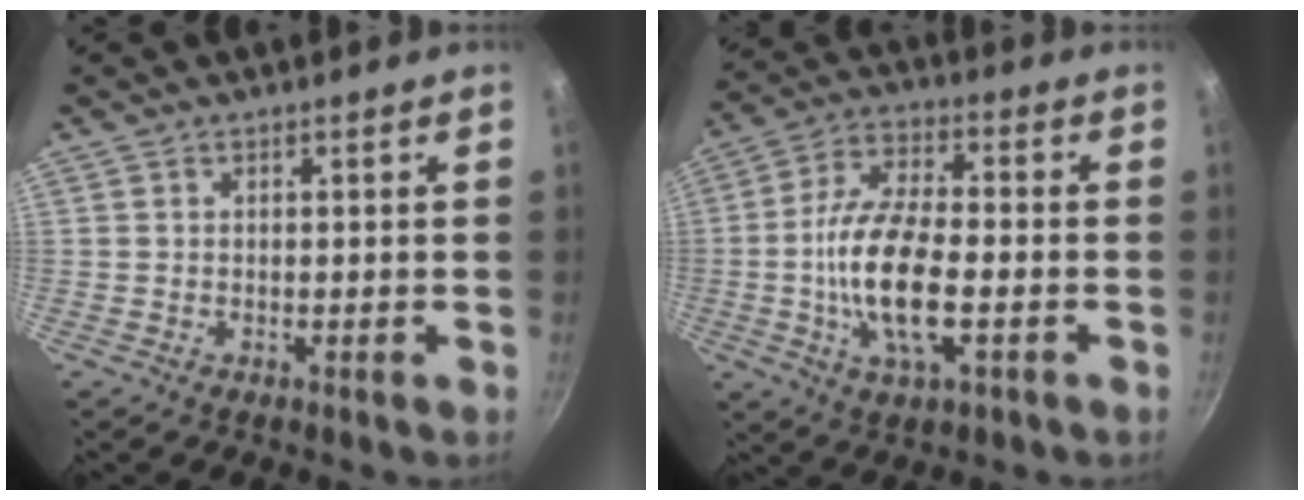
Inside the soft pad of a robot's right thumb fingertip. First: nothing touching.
{"total": 15.1, "force": [-2.9, 6.5, 13.4], "torque": [-0.260, 0.016, -0.054]}